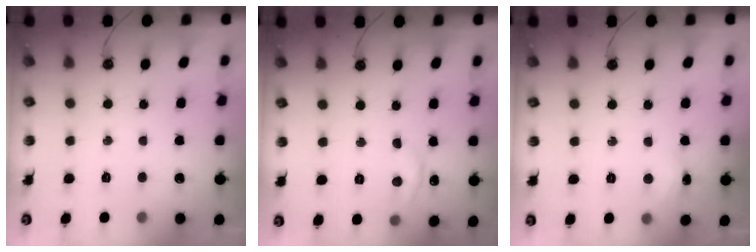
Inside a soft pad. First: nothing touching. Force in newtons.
{"total": 3.5, "press": 3.4, "slide": 0.5}
{"total": 3.1, "press": 3.1, "slide": 0.5}